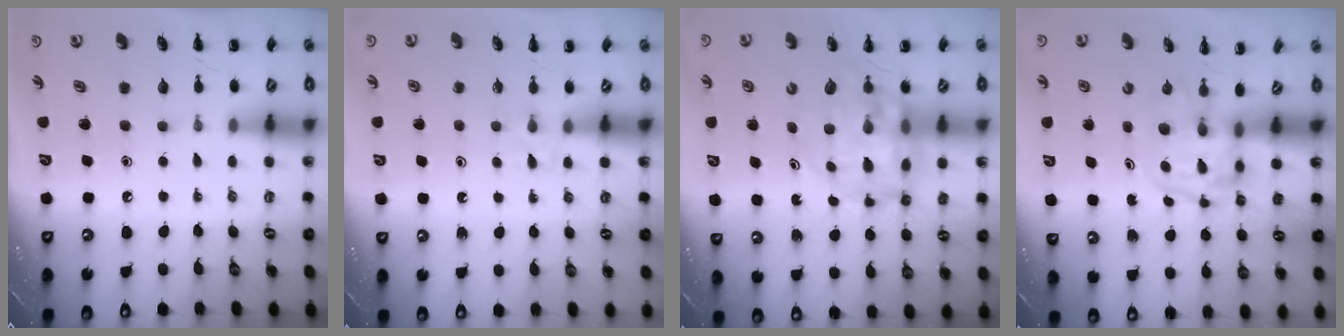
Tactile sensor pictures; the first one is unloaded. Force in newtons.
{"total": 2.2, "press": 2.0, "slide": 1.0}
{"total": 10.3, "press": 9.8, "slide": 3.1}
{"total": 3.9, "press": 3.9, "slide": 0.6}